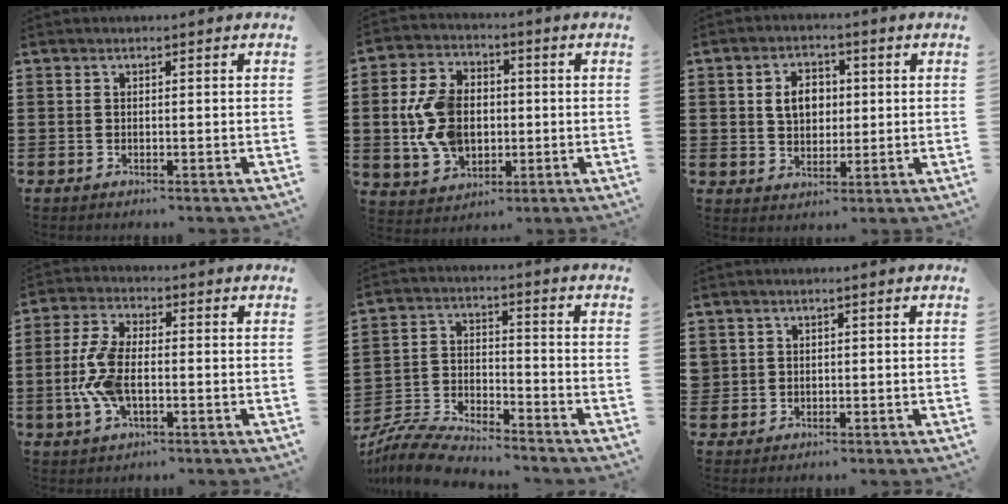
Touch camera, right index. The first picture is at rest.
{"total": 10.3, "force": [-0.2, 7.4, 7.1], "torque": [-0.180, 0.012, -0.008]}
{"total": 5.1, "force": [0.7, 3.9, 3.3], "torque": [-0.069, 0.012, 0.007]}
{"total": 7.9, "force": [-1.3, 3.9, 6.7], "torque": [-0.167, -0.005, -0.033]}
{"total": 7.7, "force": [-7.4, 1.0, 1.7], "torque": [-0.047, 0.008, -0.148]}
{"total": 1.5, "force": [0.4, 1.4, 0.1], "torque": [-0.008, 0.007, 0.007]}